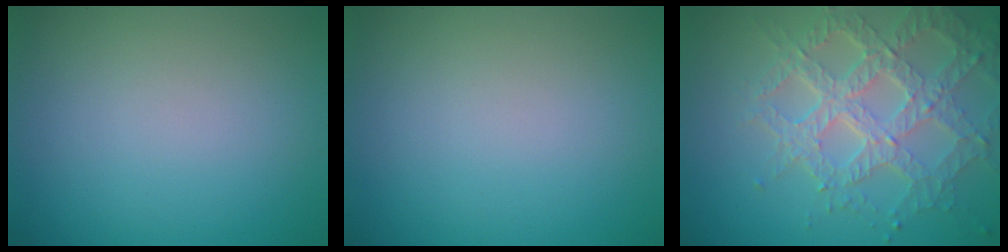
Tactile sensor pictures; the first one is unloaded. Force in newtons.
{"total": 0.0}
{"total": 7.0, "press": 5.2, "slide": 4.7}